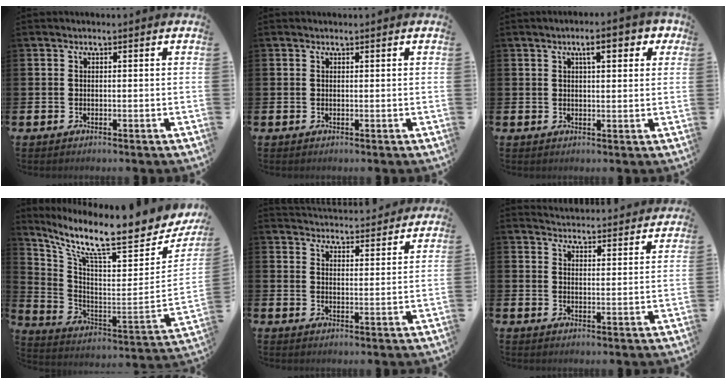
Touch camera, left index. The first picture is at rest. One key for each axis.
{"total": 0.0}
{"total": 5.3, "fx": 2.8, "fy": 1.9, "fz": 4.1, "tx": -0.051, "ty": -0.005, "tz": 0.038}
{"total": 11.0, "fx": 9.1, "fy": 1.4, "fz": 6.0, "tx": -0.139, "ty": -0.088, "tz": 0.144}
{"total": 4.6, "fx": 4.6, "fy": 0.5, "fz": -0.1, "tx": -0.002, "ty": -0.036, "tz": 0.080}
{"total": 4.4, "fx": 4.4, "fy": 0.4, "fz": -0.1, "tx": -0.009, "ty": -0.033, "tz": 0.078}